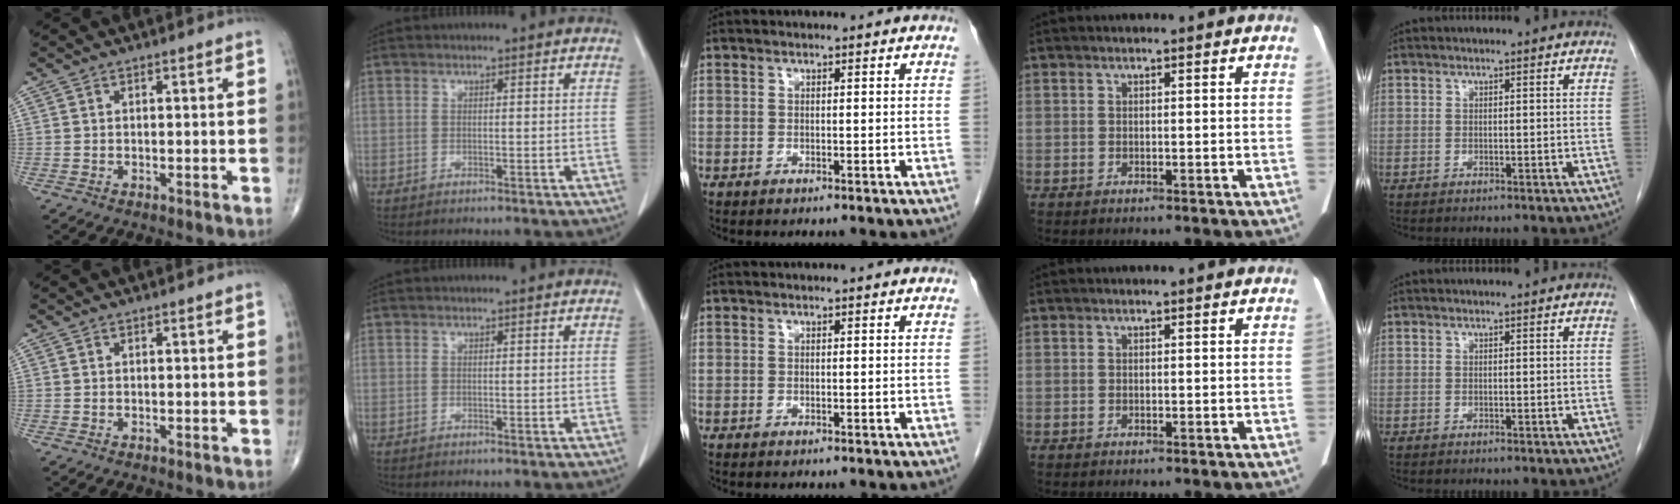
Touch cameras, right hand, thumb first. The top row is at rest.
{}